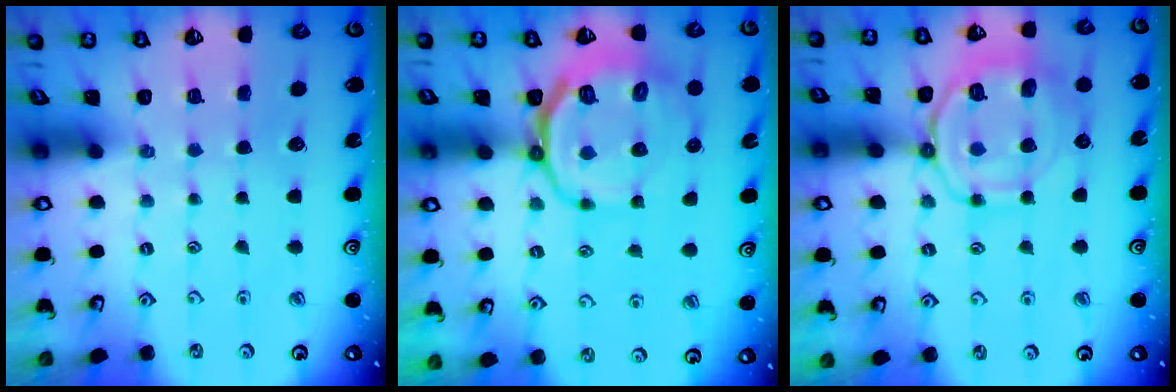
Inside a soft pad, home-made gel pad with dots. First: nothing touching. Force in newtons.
{"total": 13.7, "press": 13.4, "slide": 3.2}
{"total": 12.3, "press": 12.3, "slide": 1.4}